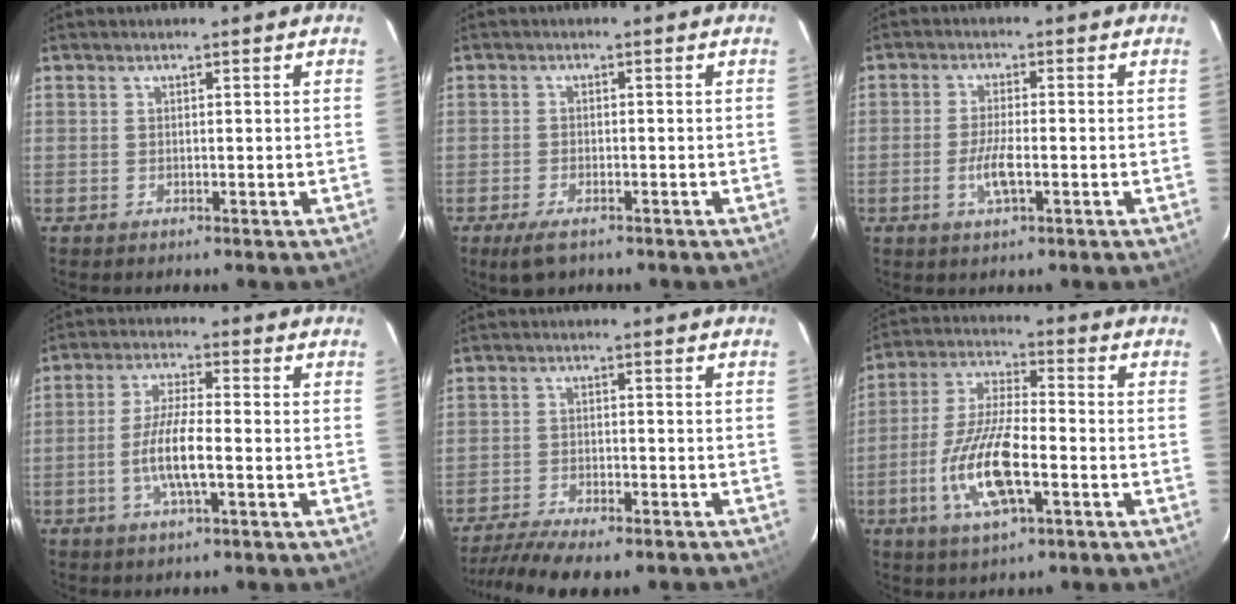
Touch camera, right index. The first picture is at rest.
{"total": 4.4, "force": [-3.0, 1.8, 2.7], "torque": [-0.066, -0.012, -0.054]}
{"total": 7.5, "force": [-2.4, 2.2, 6.7], "torque": [-0.140, -0.004, -0.047]}
{"total": 7.6, "force": [-2.1, 1.4, 7.2], "torque": [-0.144, 0.000, -0.043]}
{"total": 13.9, "force": [-11.6, 3.3, 6.8], "torque": [-0.143, -0.029, -0.175]}
{"total": 14.0, "force": [-4.8, 4.5, 12.4], "torque": [-0.262, -0.007, -0.092]}